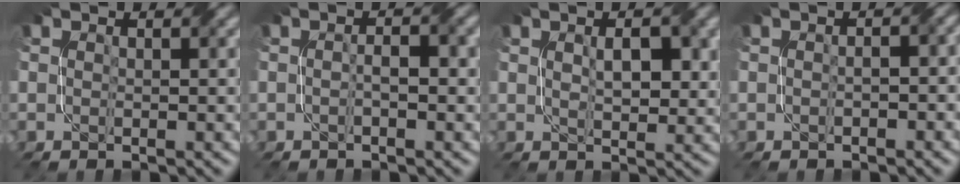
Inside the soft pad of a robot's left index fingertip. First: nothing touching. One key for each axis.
{"total": 1.8, "fx": -0.3, "fy": 0.4, "fz": 1.8, "tx": -0.032, "ty": 0.003, "tz": -0.008}
{"total": 3.3, "fx": 0.9, "fy": 1.4, "fz": 2.9, "tx": -0.052, "ty": 0.001, "tz": 0.021}
{"total": 1.6, "fx": -0.3, "fy": 0.5, "fz": 1.4, "tx": -0.022, "ty": -0.001, "tz": -0.007}